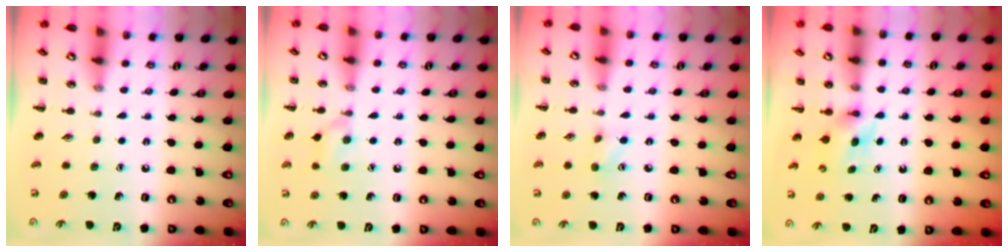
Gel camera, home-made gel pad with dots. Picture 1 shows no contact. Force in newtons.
{"total": 7.1, "press": 6.7, "slide": 2.3}
{"total": 3.2, "press": 3.0, "slide": 1.0}
{"total": 4.3, "press": 4.0, "slide": 1.5}